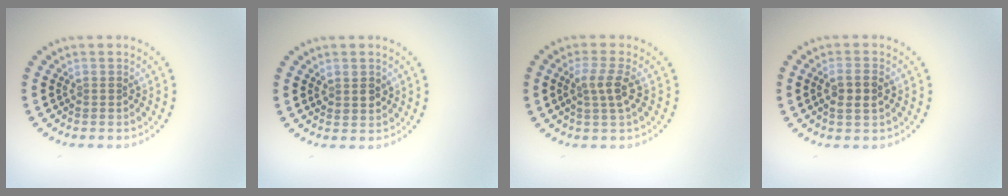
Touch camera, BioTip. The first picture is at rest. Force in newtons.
{"total": 1.5, "press": 1.4, "slide": 0.6}
{"total": 2.3, "press": 2.1, "slide": 1.0}
{"total": 2.4, "press": 2.3, "slide": 0.6}